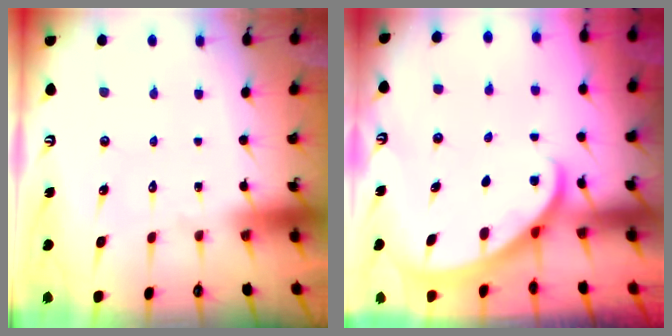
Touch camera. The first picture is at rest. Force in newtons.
{"total": 1.5, "press": 1.5, "slide": 0.1}